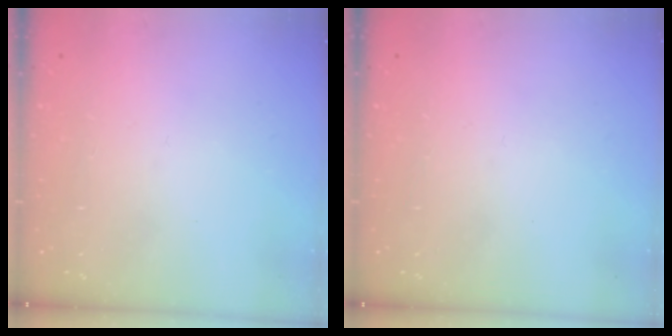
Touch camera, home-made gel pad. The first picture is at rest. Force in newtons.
{"total": 0.0}